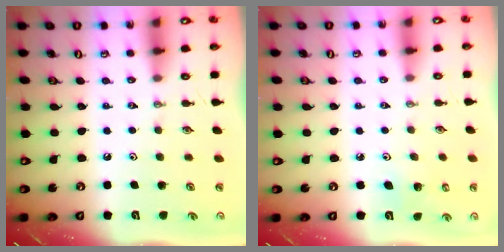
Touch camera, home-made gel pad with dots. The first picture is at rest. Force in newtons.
{"total": 5.4, "press": 5.3, "slide": 1.3}